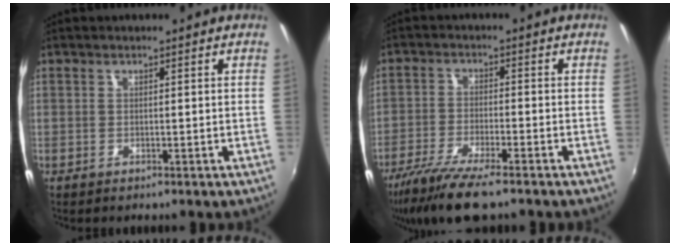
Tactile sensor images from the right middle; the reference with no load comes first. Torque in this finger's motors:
{"motor_torque": [1.09, -1.06, 0.46, 0.17]}